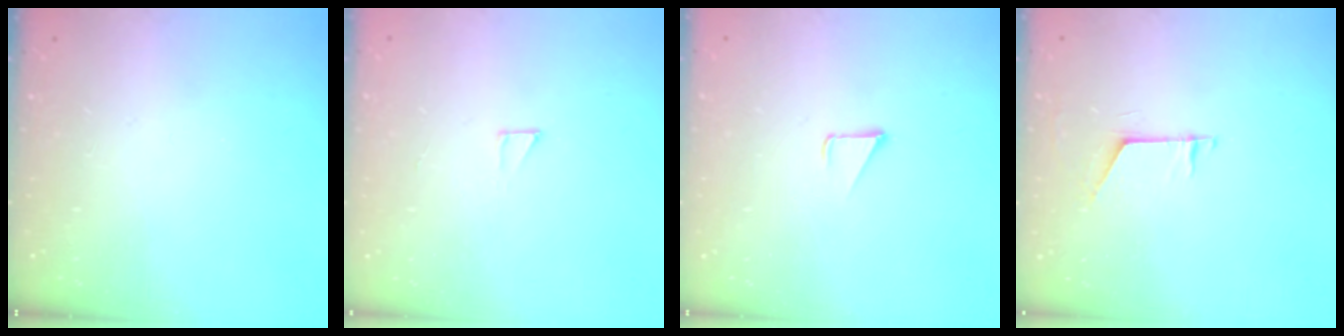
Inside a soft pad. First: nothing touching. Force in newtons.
{"total": 1.9, "press": 1.9, "slide": 0.1}
{"total": 1.7, "press": 1.7, "slide": 0.1}
{"total": 6.1, "press": 6.1, "slide": 0.5}